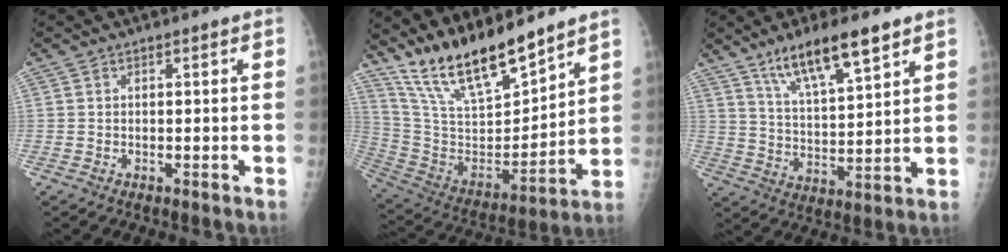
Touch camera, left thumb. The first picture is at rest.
{"total": 18.6, "force": [15.4, 4.5, 9.4], "torque": [-0.141, -0.087, 0.297]}
{"total": 12.9, "force": [8.5, 3.0, 9.2], "torque": [-0.148, -0.038, 0.158]}